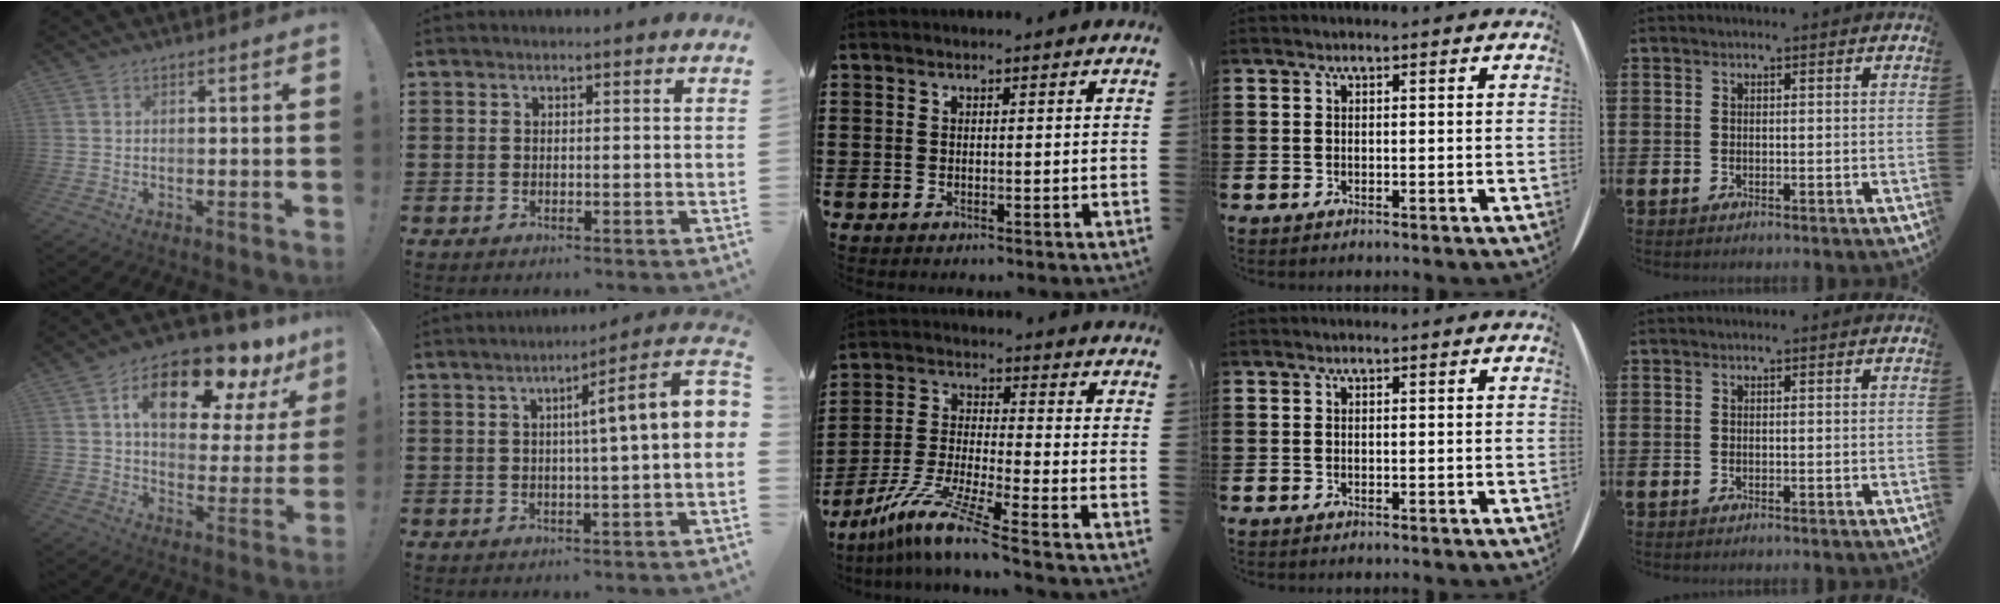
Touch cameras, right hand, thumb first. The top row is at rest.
{"thumb": {"total": 18.2, "force": [10.7, 7.8, 12.5], "torque": [-0.190, -0.063, 0.175]}, "index": {"total": 6.0, "force": [0.7, -0.5, 5.9], "torque": [-0.097, -0.022, 0.001]}, "middle": {"total": 9.4, "force": [-7.3, 0.1, 5.9], "torque": [-0.125, -0.006, -0.147]}}